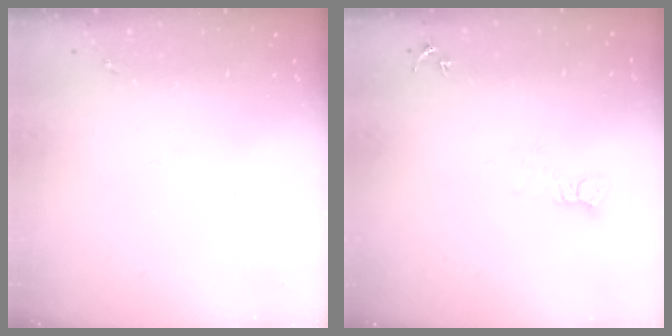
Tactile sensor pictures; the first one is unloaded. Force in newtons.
{"total": 3.7, "press": 3.7, "slide": 0.3}